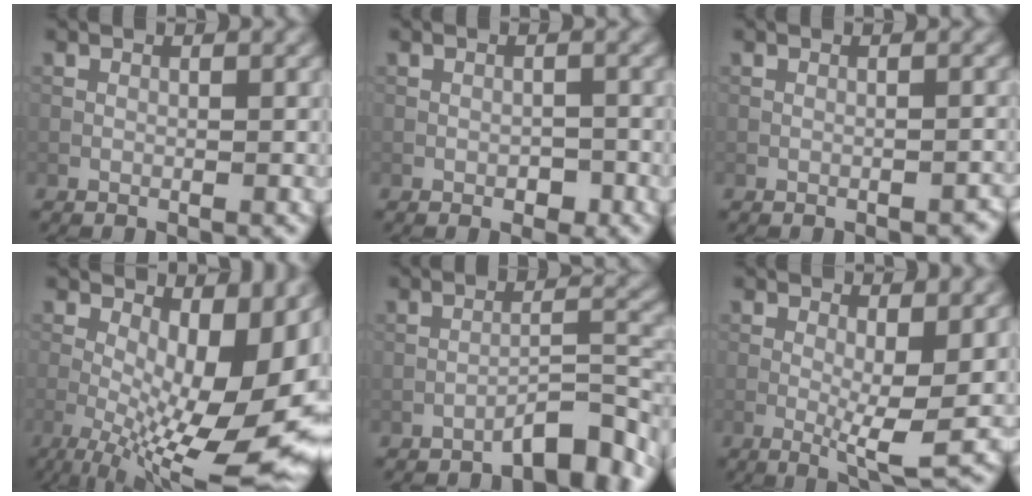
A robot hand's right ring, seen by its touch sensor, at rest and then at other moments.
{"total": 1.3, "force": [-0.6, 0.7, 0.9], "torque": [-0.011, 0.000, -0.010]}
{"total": 0.8, "force": [-0.6, 0.3, 0.4], "torque": [-0.008, 0.001, -0.008]}
{"total": 15.7, "force": [-1.5, 6.0, 14.4], "torque": [-0.193, -0.006, -0.007]}
{"total": 4.2, "force": [-3.5, 0.6, 2.2], "torque": [-0.027, 0.018, -0.058]}
{"total": 4.4, "force": [-0.1, 0.7, 4.3], "torque": [-0.075, -0.011, -0.002]}